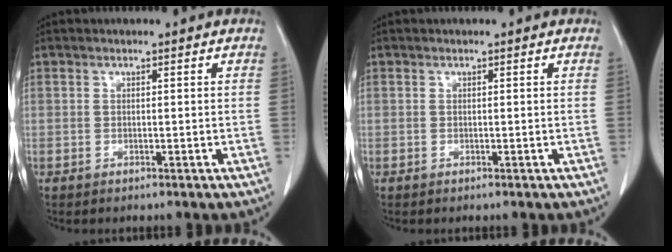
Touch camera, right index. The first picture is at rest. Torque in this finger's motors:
{"motor_torque": [0.00, 0.00, 0.00, 0.00]}